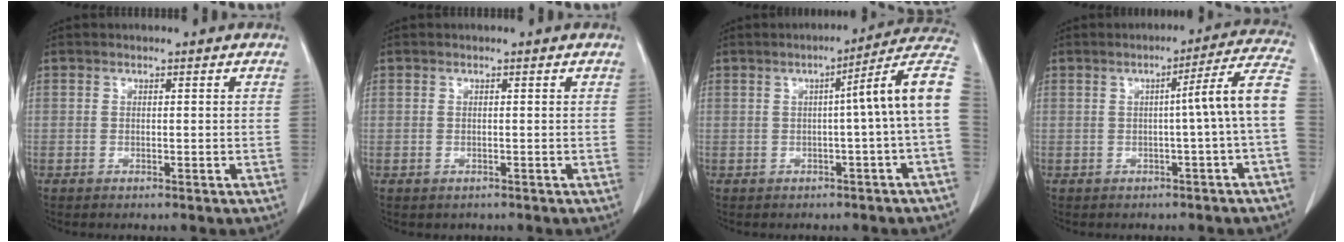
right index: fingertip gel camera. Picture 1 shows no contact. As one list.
[{"total": 0.7, "force": [-0.3, 0.6, -0.1], "torque": [0.001, 0.006, -0.004]}, {"total": 9.6, "force": [0.2, -1.4, 9.5], "torque": [-0.109, 0.026, -0.005]}, {"total": 8.2, "force": [-0.8, -1.5, 8.0], "torque": [-0.098, 0.018, -0.013]}]